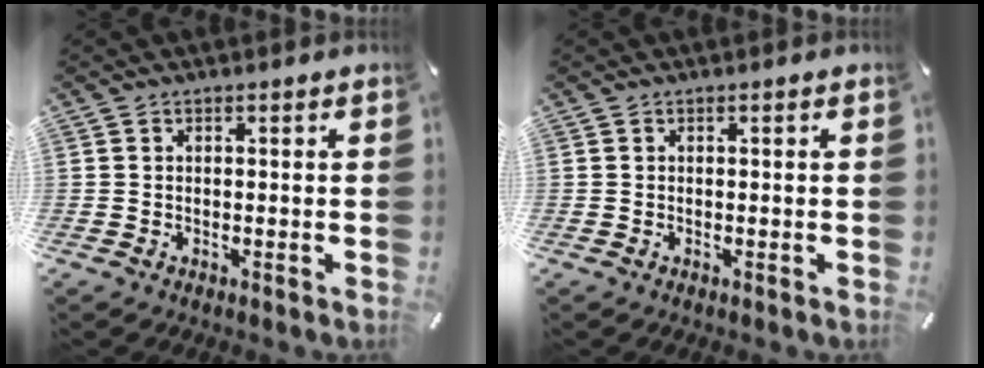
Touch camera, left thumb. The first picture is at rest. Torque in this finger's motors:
{"motor_torque": [0.00, 0.00, 0.00, 0.00, 0.00]}